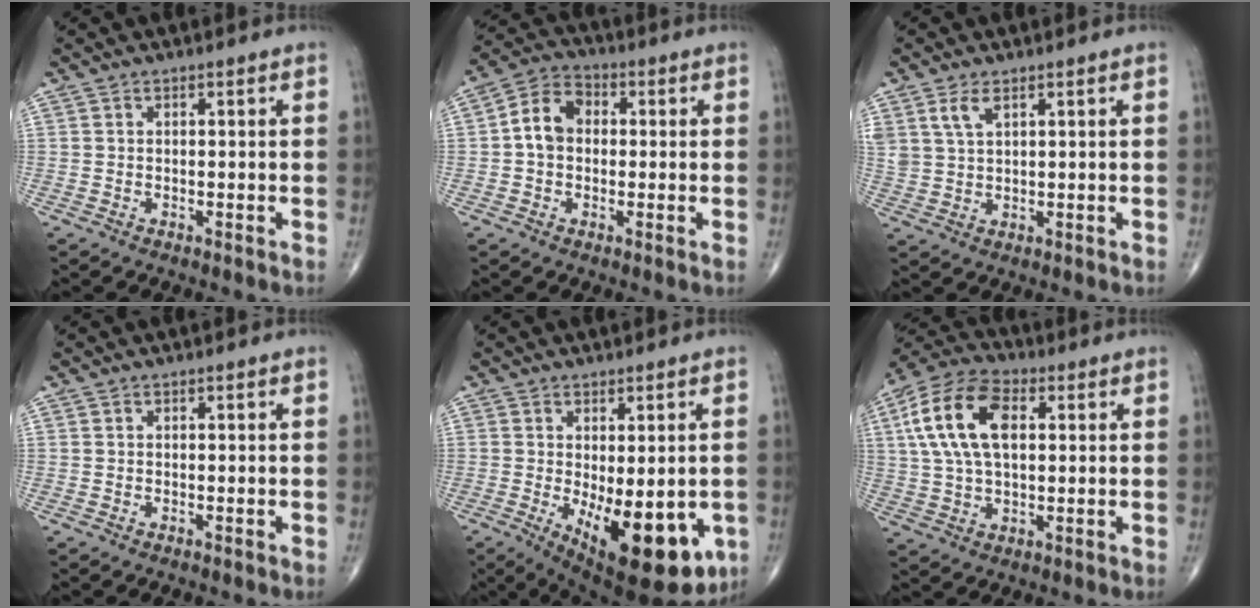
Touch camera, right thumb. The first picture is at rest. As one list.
[{"total": 7.9, "force": [0.2, 6.0, 5.0], "torque": [-0.079, 0.026, -0.007]}, {"total": 4.5, "force": [2.5, 2.3, 3.0], "torque": [-0.062, -0.005, 0.058]}, {"total": 0.0}, {"total": 16.3, "force": [-4.7, 6.8, 14.0], "torque": [-0.166, -0.025, -0.048]}, {"total": 15.5, "force": [3.6, 8.6, 12.3], "torque": [-0.241, 0.016, 0.064]}]